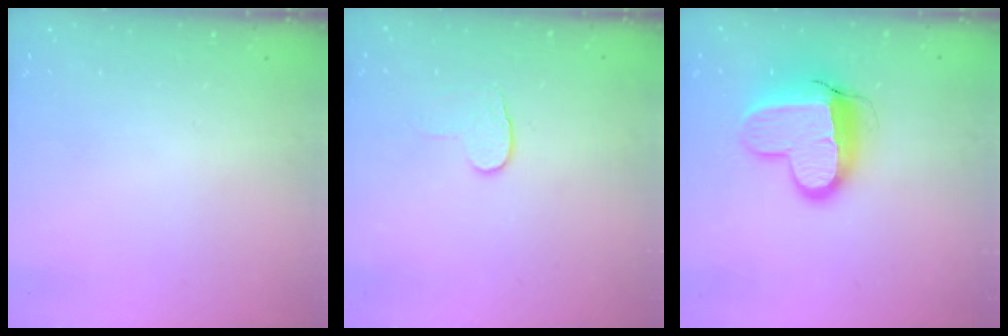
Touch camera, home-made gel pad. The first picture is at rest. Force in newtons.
{"total": 6.2, "press": 6.1, "slide": 0.5}
{"total": 13.1, "press": 13.0, "slide": 1.3}